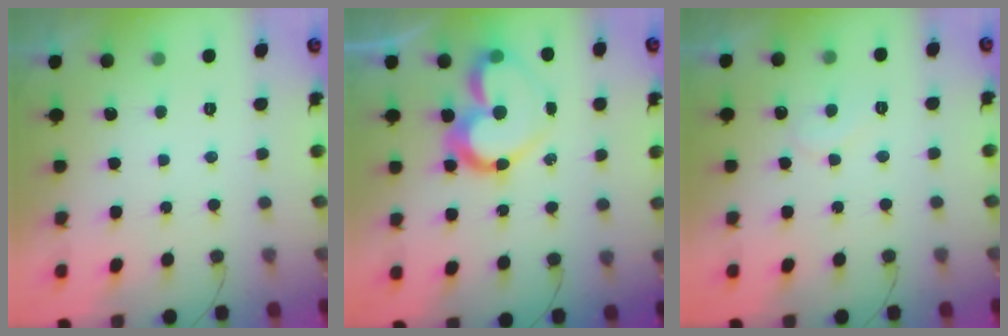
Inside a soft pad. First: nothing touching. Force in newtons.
{"total": 15.4, "press": 15.4, "slide": 1.4}
{"total": 4.4, "press": 4.4, "slide": 0.4}